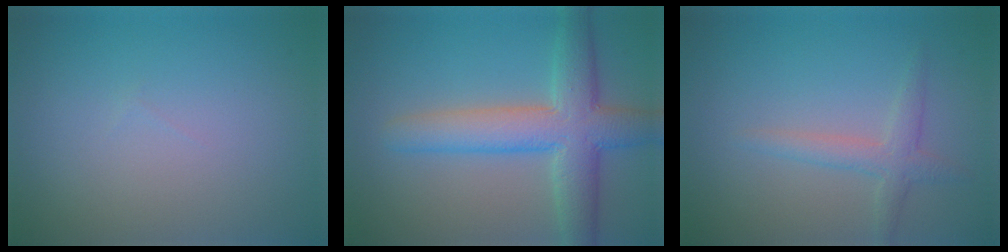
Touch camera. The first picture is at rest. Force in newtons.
{"total": 6.7, "press": 6.7, "slide": 0.2}
{"total": 2.2, "press": 2.2, "slide": 0.1}